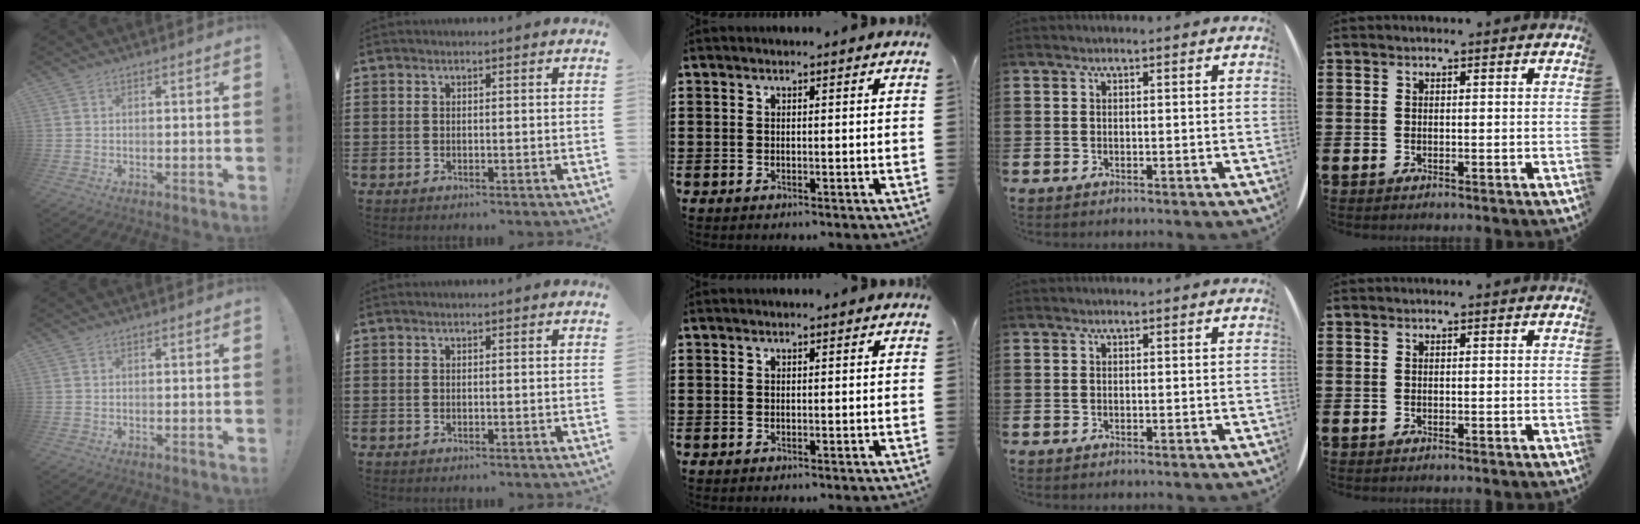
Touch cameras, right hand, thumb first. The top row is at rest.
{}